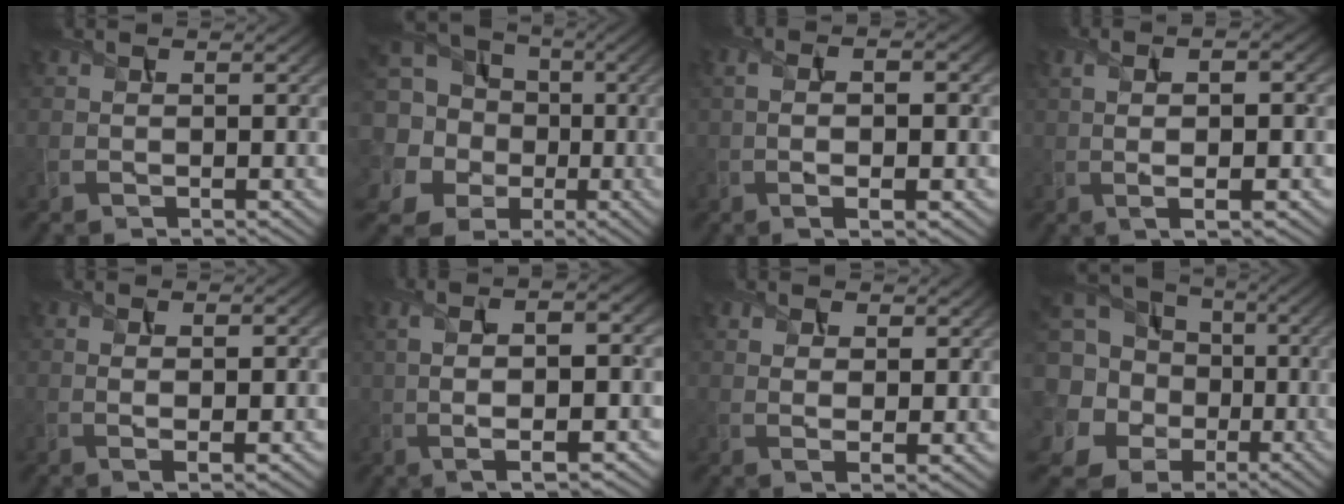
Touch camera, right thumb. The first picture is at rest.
{"total": 18.8, "force": [0.7, 16.7, 8.5], "torque": [-0.271, 0.013, -0.017]}
{"total": 5.2, "force": [-0.4, 1.5, 5.0], "torque": [-0.093, -0.005, -0.002]}
{"total": 5.7, "force": [0.1, 1.5, 5.5], "torque": [-0.097, 0.003, 0.002]}
{"total": 2.6, "force": [0.2, 0.6, 2.5], "torque": [-0.049, -0.003, 0.007]}
{"total": 8.5, "force": [0.1, 2.4, 8.2], "torque": [-0.139, 0.010, 0.001]}
{"total": 3.8, "force": [1.9, 1.9, 2.6], "torque": [-0.054, -0.009, 0.040]}
{"total": 21.1, "force": [0.4, 18.9, 9.4], "torque": [-0.290, 0.008, -0.023]}